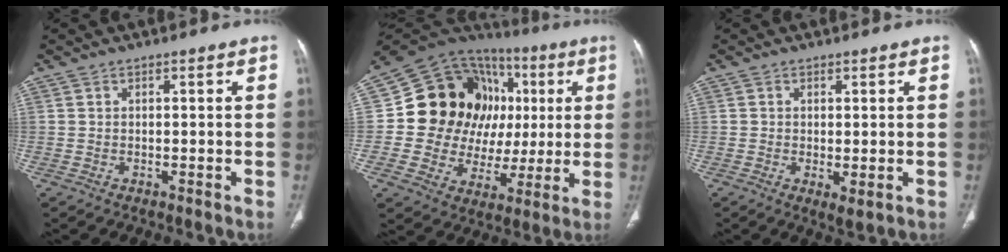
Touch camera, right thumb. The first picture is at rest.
{"total": 24.7, "force": [3.5, 19.8, 14.4], "torque": [-0.164, 0.042, 0.071]}
{"total": 2.5, "force": [-0.4, 0.9, 2.3], "torque": [-0.045, -0.012, -0.003]}